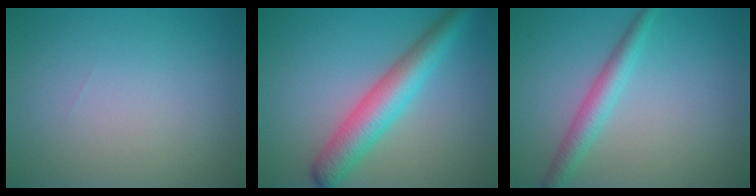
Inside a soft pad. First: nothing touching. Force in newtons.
{"total": 5.4, "press": 5.4, "slide": 0.1}
{"total": 2.7, "press": 2.7, "slide": 0.2}